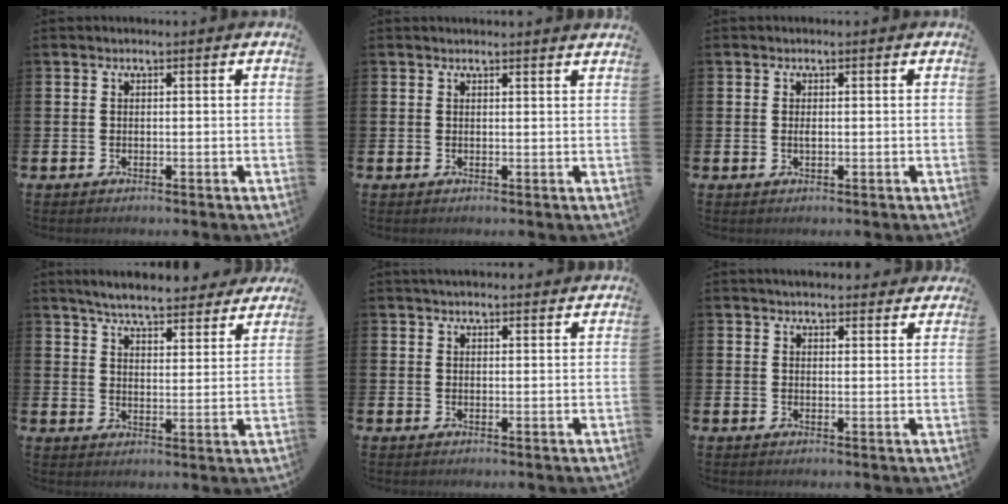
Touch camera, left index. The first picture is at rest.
{"total": 1.0, "force": [1.0, -0.1, 0.1], "torque": [0.011, -0.008, 0.016]}
{"total": 0.7, "force": [0.1, 0.3, 0.7], "torque": [-0.006, -0.002, 0.000]}
{"total": 6.1, "force": [5.9, 0.7, 1.4], "torque": [-0.034, -0.040, 0.099]}
{"total": 2.2, "force": [2.1, 0.4, 0.3], "torque": [0.002, -0.009, 0.036]}
{"total": 3.2, "force": [3.2, 0.5, 0.2], "torque": [0.006, -0.018, 0.055]}